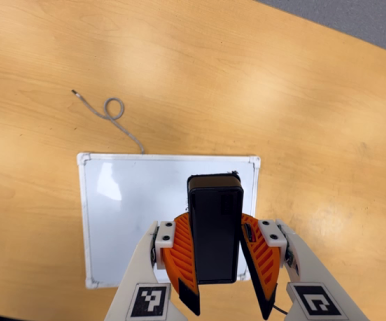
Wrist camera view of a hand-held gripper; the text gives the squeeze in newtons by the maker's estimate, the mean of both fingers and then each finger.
{"total": 8.5, "left": 9.0, "right": 7.9}